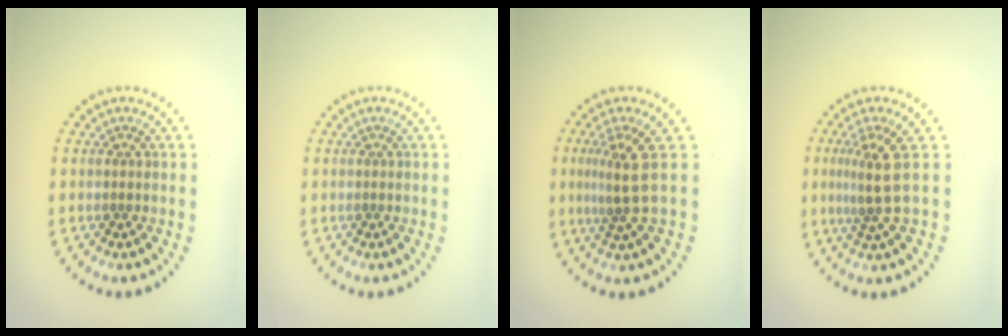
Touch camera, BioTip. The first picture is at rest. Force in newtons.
{"total": 0.0}
{"total": 3.0, "press": 2.2, "slide": 2.0}
{"total": 3.0, "press": 2.2, "slide": 2.0}